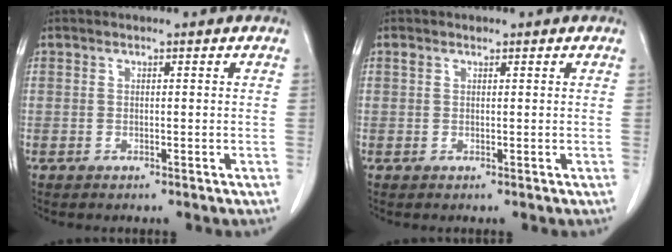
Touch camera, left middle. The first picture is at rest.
{"total": 0.8, "force": [0.6, 0.4, 0.4], "torque": [-0.018, 0.012, 0.013]}